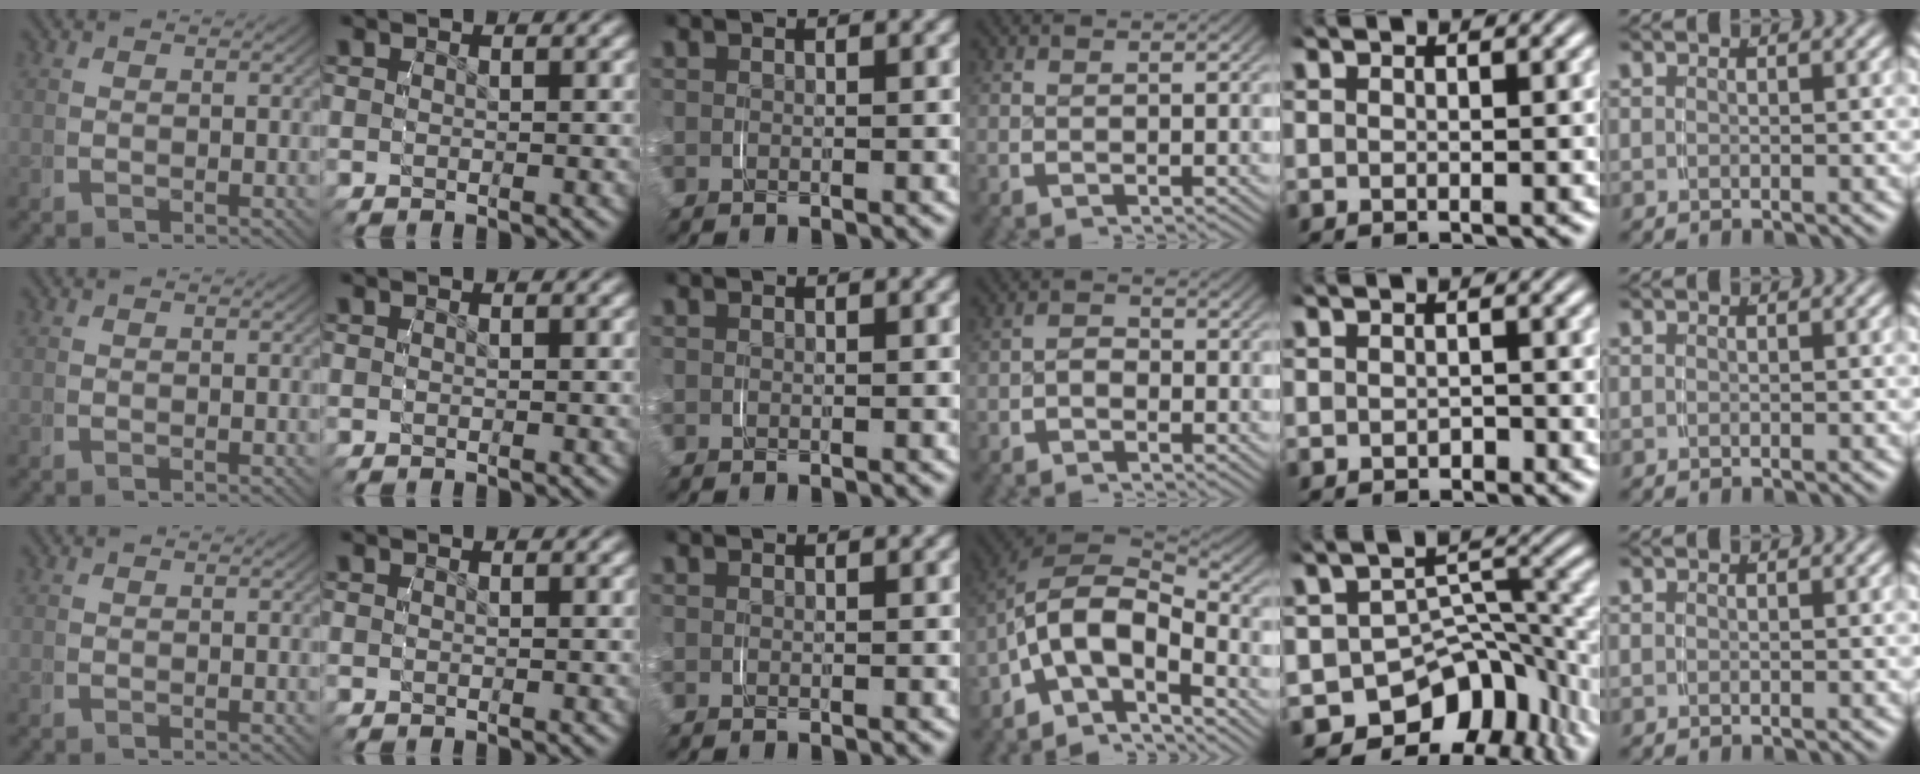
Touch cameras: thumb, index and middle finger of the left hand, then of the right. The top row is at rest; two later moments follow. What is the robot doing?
{"motion": "grasp_and_lifting", "object": "map"}